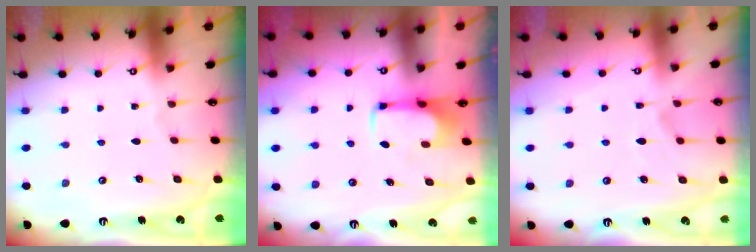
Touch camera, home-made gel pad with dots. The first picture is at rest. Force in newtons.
{"total": 2.0, "press": 2.0, "slide": 0.4}
{"total": 2.2, "press": 1.9, "slide": 1.2}